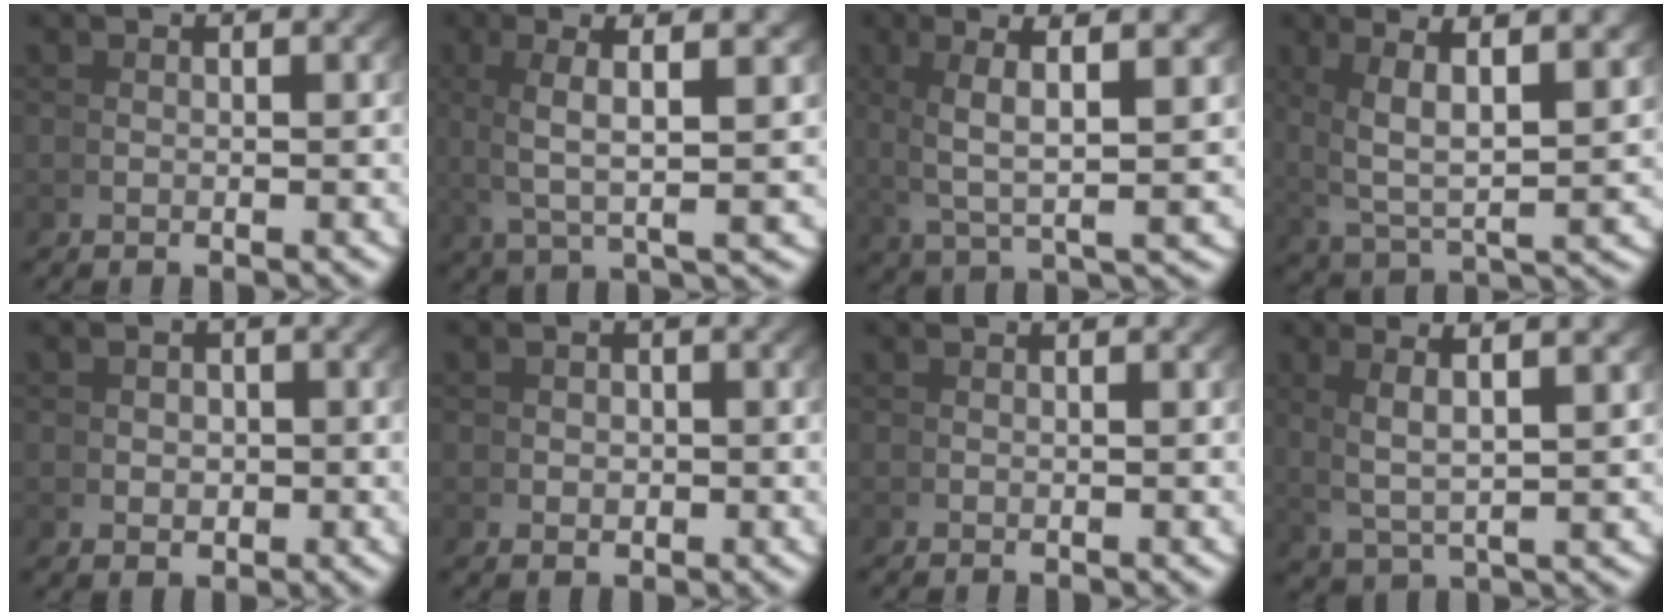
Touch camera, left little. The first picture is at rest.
{"total": 5.8, "force": [2.6, 0.2, 5.2], "torque": [-0.089, 0.018, 0.052]}
{"total": 5.4, "force": [2.1, 0.5, 5.0], "torque": [-0.084, 0.012, 0.045]}
{"total": 6.5, "force": [2.3, 2.4, 5.6], "torque": [-0.100, -0.004, 0.056]}
{"total": 1.5, "force": [0.0, 1.2, 0.9], "torque": [-0.007, -0.008, 0.006]}
{"total": 1.0, "force": [-0.1, 0.7, 0.6], "torque": [-0.004, -0.005, 0.005]}
{"total": 0.0}
{"total": 5.1, "force": [2.7, 1.1, 4.2], "torque": [-0.072, 0.014, 0.055]}